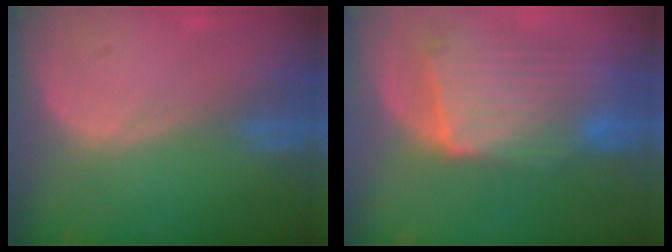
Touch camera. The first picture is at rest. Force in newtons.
{"total": 10.3, "press": 9.1, "slide": 4.9}